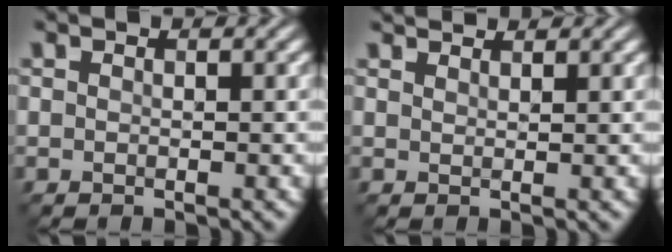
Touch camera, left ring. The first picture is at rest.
{"total": 2.6, "force": [2.4, 0.5, 0.9], "torque": [-0.003, 0.000, 0.025]}